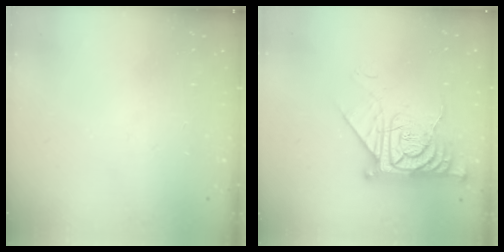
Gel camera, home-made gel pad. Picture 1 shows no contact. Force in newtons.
{"total": 14.0, "press": 13.9, "slide": 1.4}